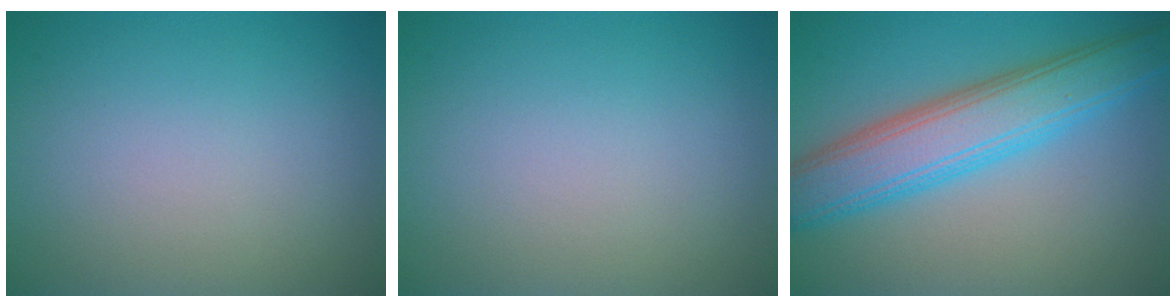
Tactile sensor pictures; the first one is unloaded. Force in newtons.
{"total": 0.0}
{"total": 7.2, "press": 7.2, "slide": 0.1}